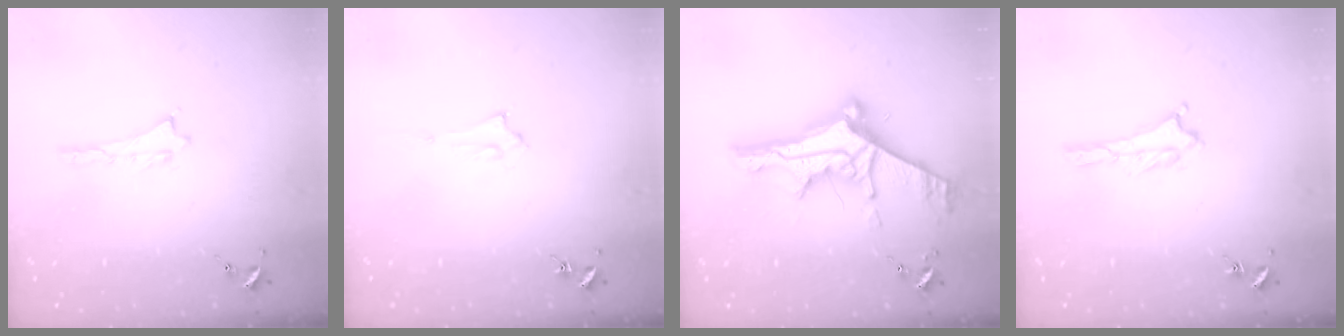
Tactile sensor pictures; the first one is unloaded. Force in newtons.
{"total": 1.5, "press": 1.5, "slide": 0.2}
{"total": 11.7, "press": 11.6, "slide": 1.2}
{"total": 1.2, "press": 1.1, "slide": 0.2}